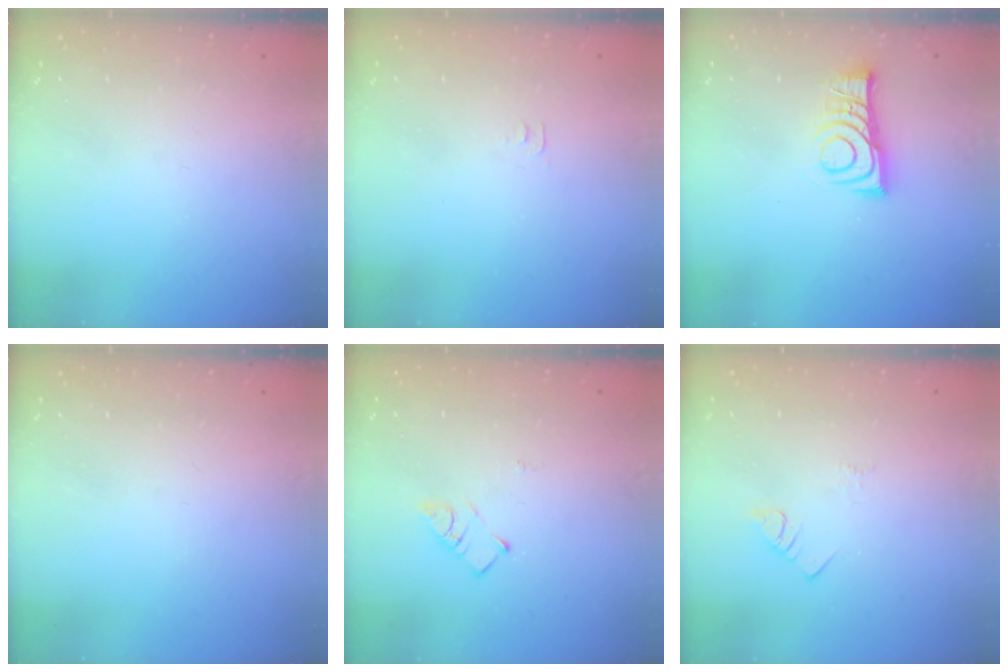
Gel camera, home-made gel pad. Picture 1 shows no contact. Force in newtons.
{"total": 5.4, "press": 5.4, "slide": 0.8}
{"total": 9.5, "press": 9.5, "slide": 0.3}
{"total": 0.0}
{"total": 3.5, "press": 3.5, "slide": 0.4}
{"total": 2.1, "press": 2.1, "slide": 0.4}